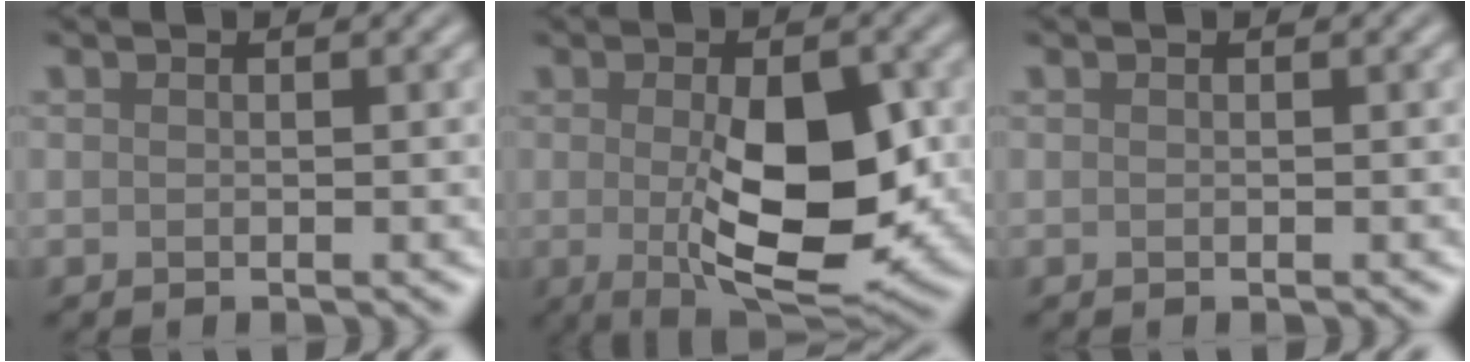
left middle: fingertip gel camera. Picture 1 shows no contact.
{"total": 9.6, "force": [-0.4, 4.0, 8.7], "torque": [-0.145, -0.015, 0.003]}
{"total": 0.0}